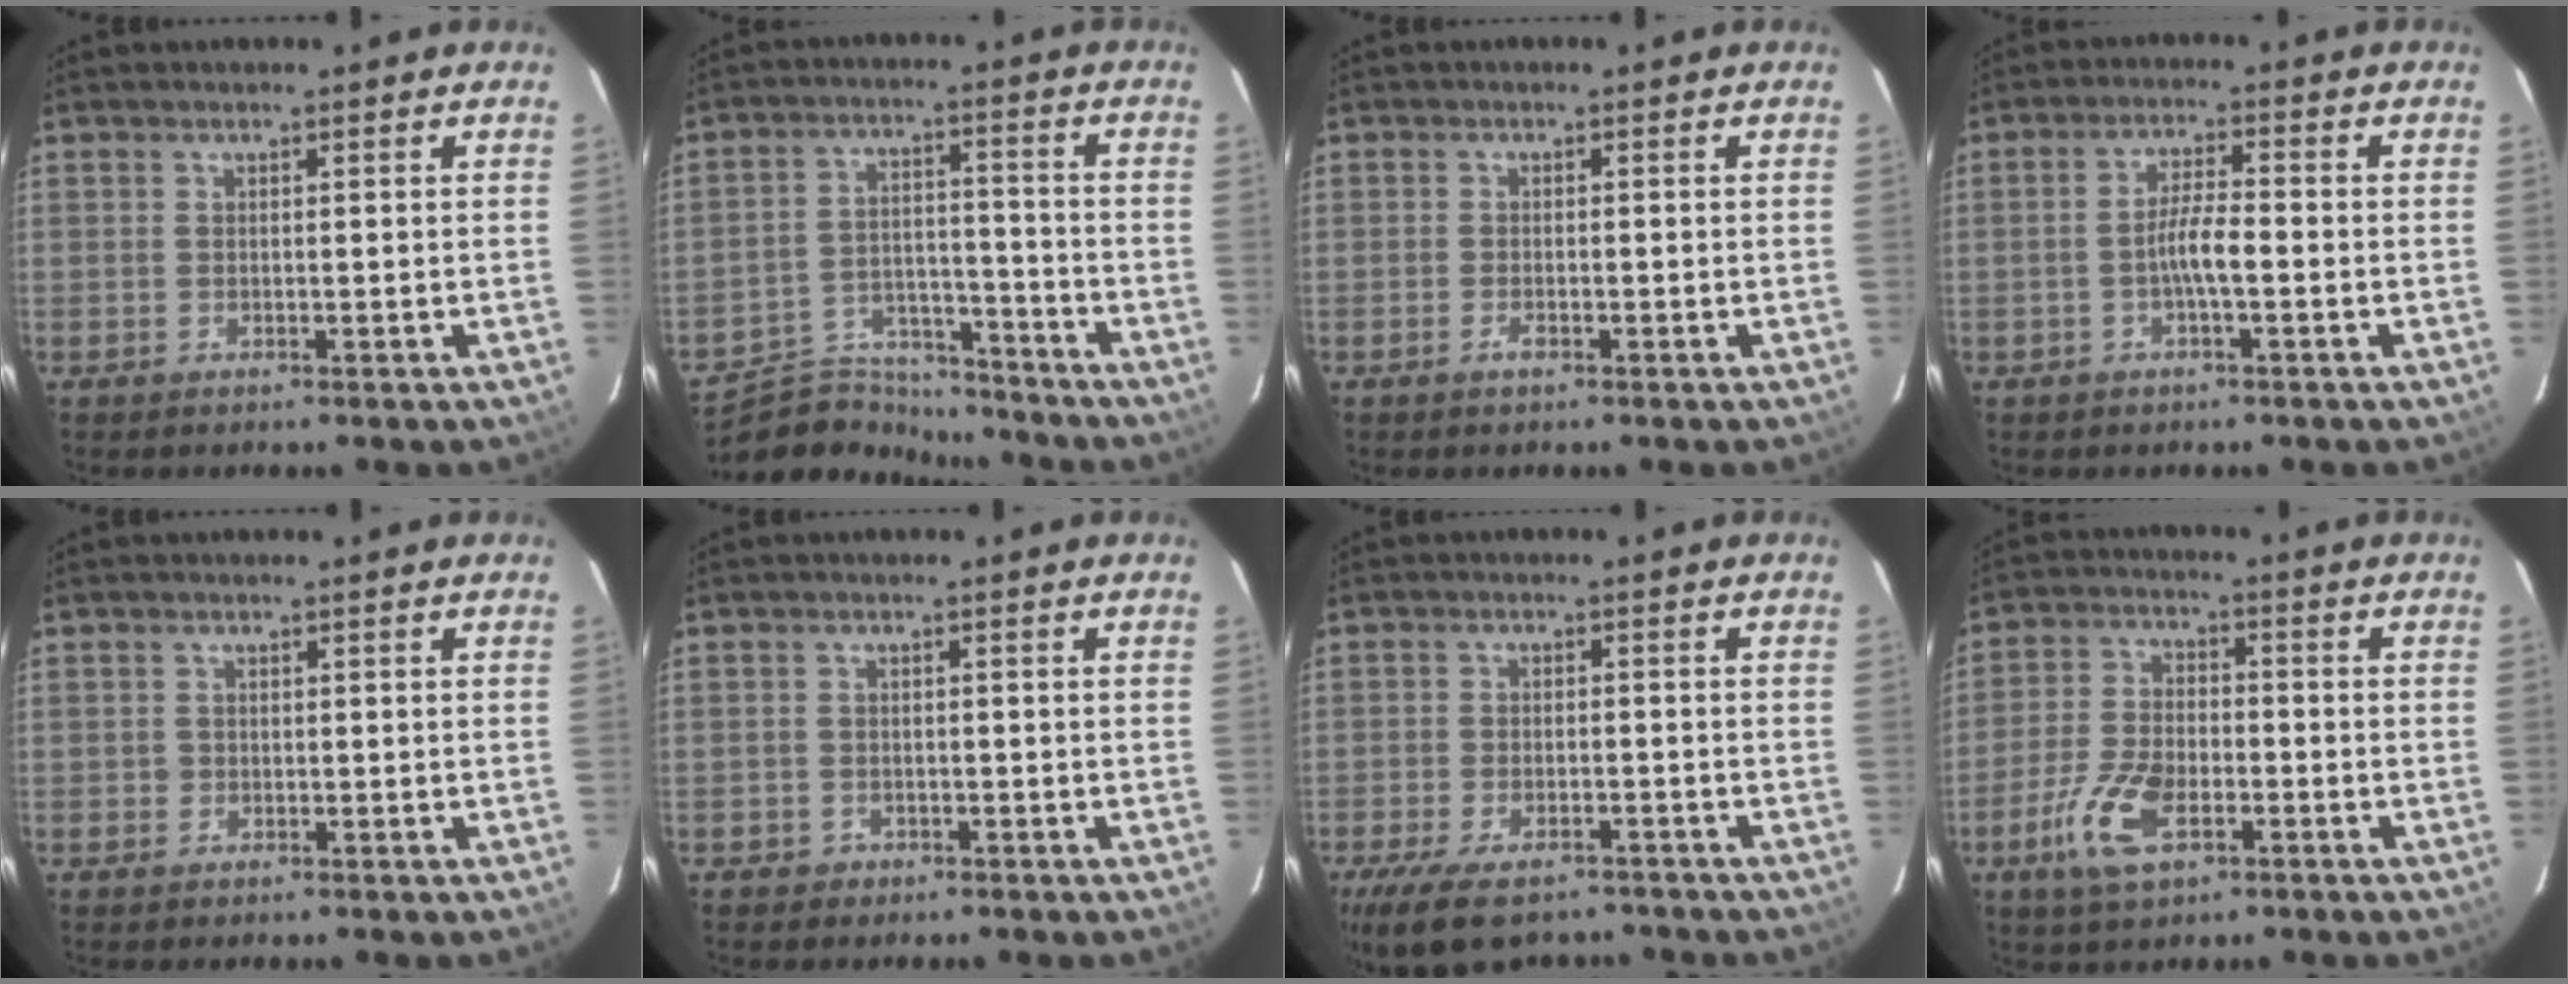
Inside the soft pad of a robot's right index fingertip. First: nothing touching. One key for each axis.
{"total": 12.2, "fx": -11.6, "fy": 3.6, "fz": 1.8, "tx": -0.054, "ty": 0.023, "tz": -0.191}
{"total": 1.3, "fx": -0.9, "fy": 0.6, "fz": 0.8, "tx": -0.018, "ty": -0.002, "tz": -0.016}
{"total": 4.5, "fx": -1.5, "fy": 0.6, "fz": 4.2, "tx": -0.081, "ty": 0.007, "tz": -0.028}
{"total": 0.8, "fx": -0.2, "fy": 0.8, "fz": 0.0, "tx": 0.003, "ty": 0.000, "tz": -0.002}
{"total": 2.0, "fx": -1.2, "fy": 1.6, "fz": 0.2, "tx": -0.008, "ty": 0.004, "tz": -0.017}
{"total": 13.3, "fx": -9.8, "fy": 5.9, "fz": 6.8, "tx": -0.159, "ty": -0.025, "tz": -0.161}
{"total": 10.5, "fx": -4.9, "fy": 5.3, "fz": 7.6, "tx": -0.169, "ty": -0.005, "tz": -0.090}